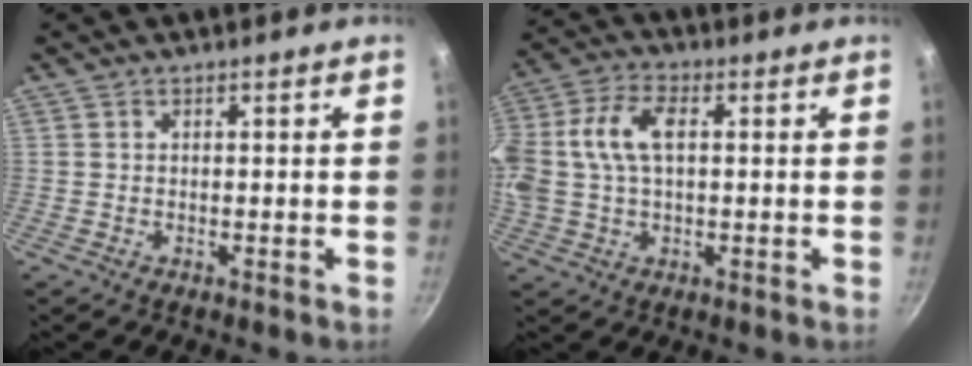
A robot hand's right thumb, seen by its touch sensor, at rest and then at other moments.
{"total": 14.4, "force": [2.0, 8.6, 11.3], "torque": [-0.237, 0.024, 0.024]}